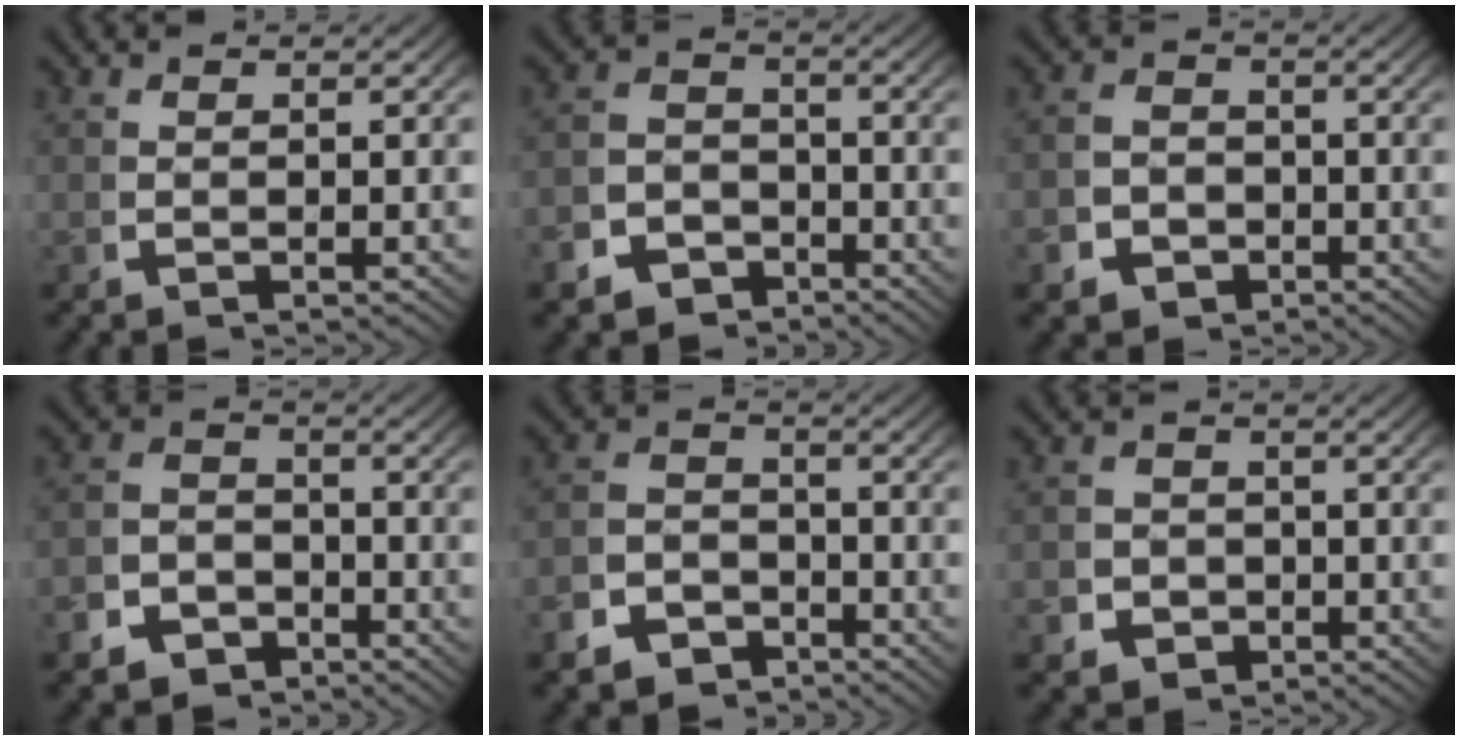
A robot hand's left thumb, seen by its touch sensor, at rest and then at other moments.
{"total": 6.7, "force": [-4.2, 4.9, 1.5], "torque": [-0.009, -0.028, -0.071]}
{"total": 5.0, "force": [-2.2, 4.1, 1.7], "torque": [-0.029, -0.020, -0.034]}
{"total": 6.2, "force": [-3.9, 4.7, 1.5], "torque": [-0.010, -0.026, -0.065]}
{"total": 6.2, "force": [-4.1, 4.4, 1.4], "torque": [-0.009, -0.026, -0.068]}
{"total": 4.7, "force": [-1.7, 4.0, 1.7], "torque": [-0.029, -0.020, -0.025]}